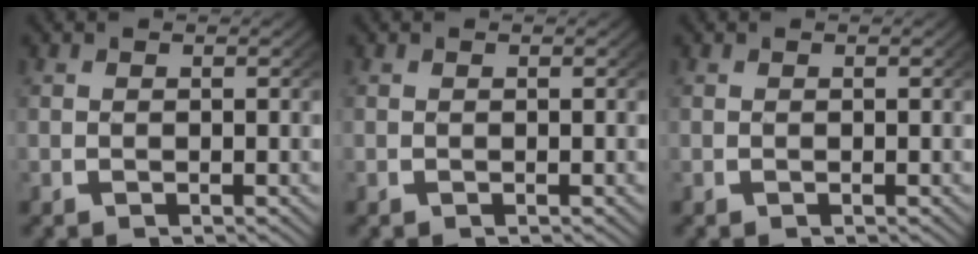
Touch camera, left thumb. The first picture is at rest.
{"total": 0.0}
{"total": 0.0}